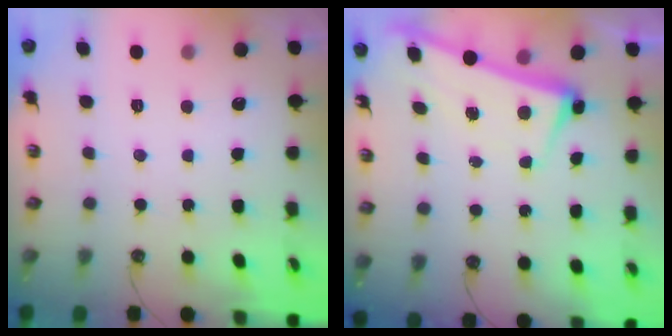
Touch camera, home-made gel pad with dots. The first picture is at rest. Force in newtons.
{"total": 2.3, "press": 2.2, "slide": 0.7}